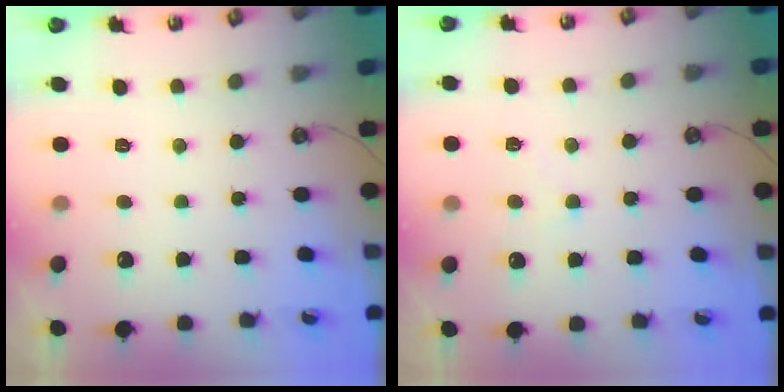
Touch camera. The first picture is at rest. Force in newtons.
{"total": 1.9, "press": 1.8, "slide": 0.3}